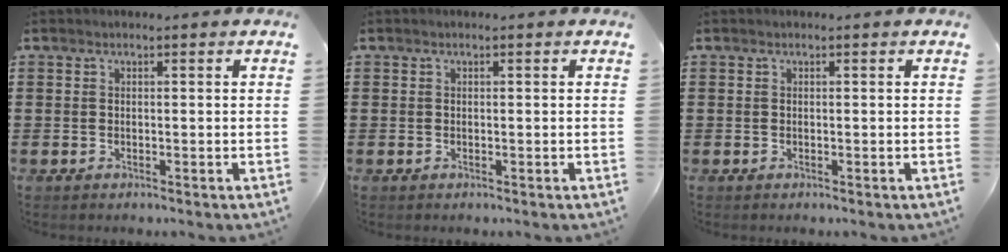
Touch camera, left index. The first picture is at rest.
{"total": 0.0}
{"total": 0.0}